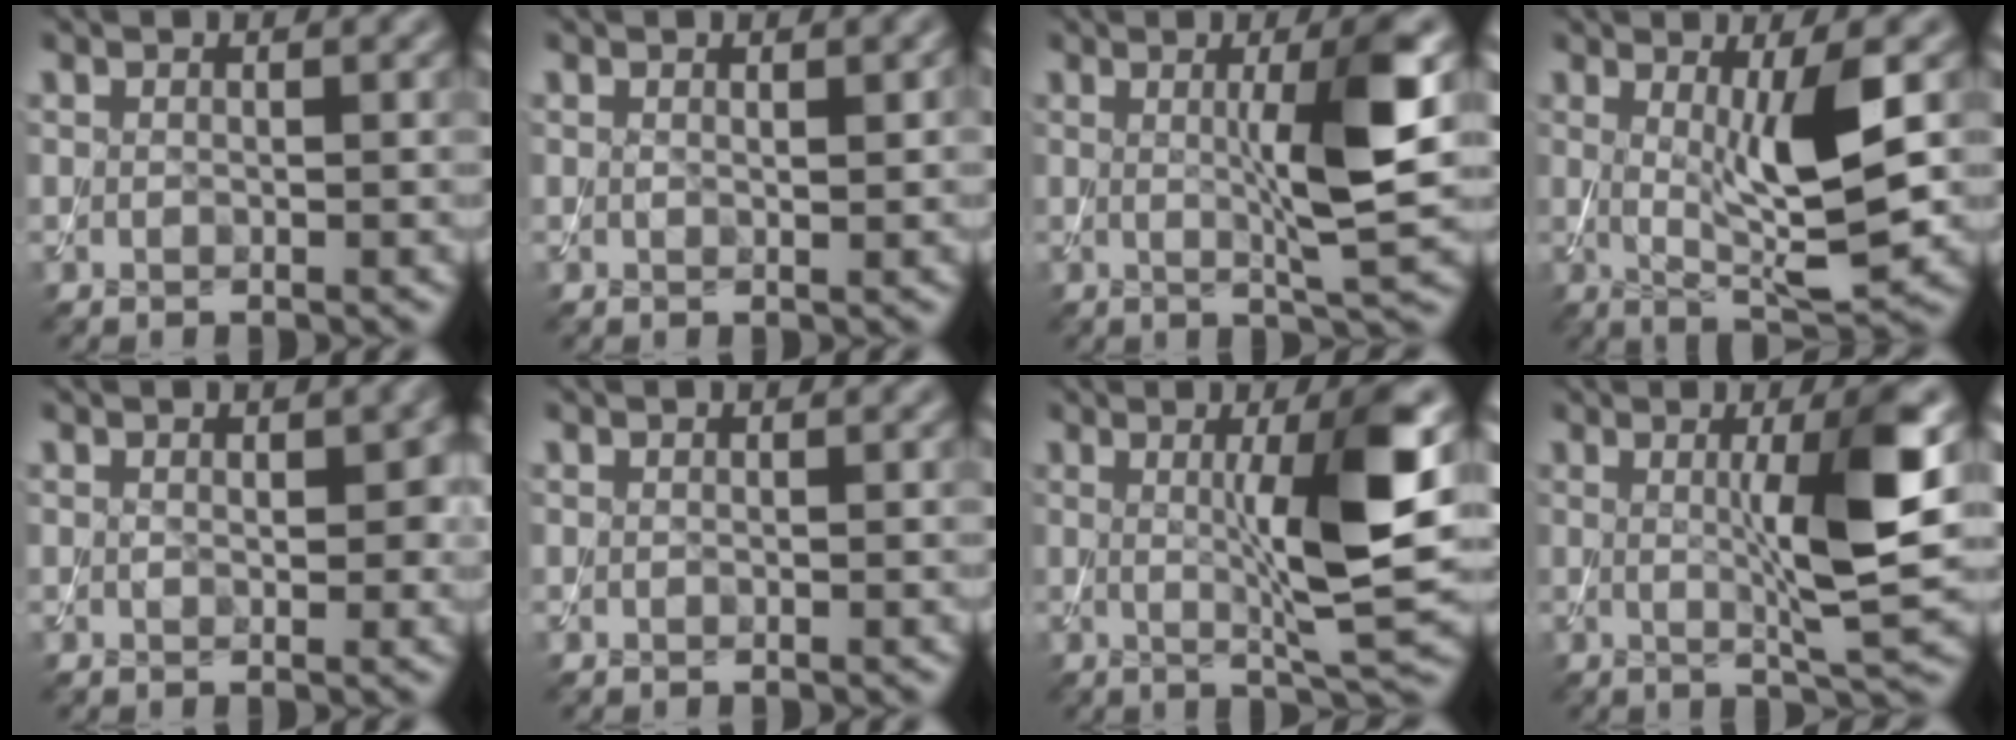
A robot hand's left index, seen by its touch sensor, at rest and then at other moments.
{"total": 0.8, "force": [0.3, 0.2, 0.7], "torque": [-0.009, -0.002, 0.006]}
{"total": 6.6, "force": [0.7, 0.9, 6.5], "torque": [-0.098, 0.002, 0.013]}
{"total": 6.3, "force": [0.6, 1.1, 6.1], "torque": [-0.100, -0.017, 0.018]}
{"total": 2.3, "force": [0.4, 1.4, 1.8], "torque": [-0.019, -0.002, 0.008]}
{"total": 0.0}
{"total": 8.4, "force": [0.9, 1.3, 8.3], "torque": [-0.116, -0.005, 0.019]}
{"total": 7.4, "force": [0.8, 1.1, 7.3], "torque": [-0.106, -0.001, 0.016]}